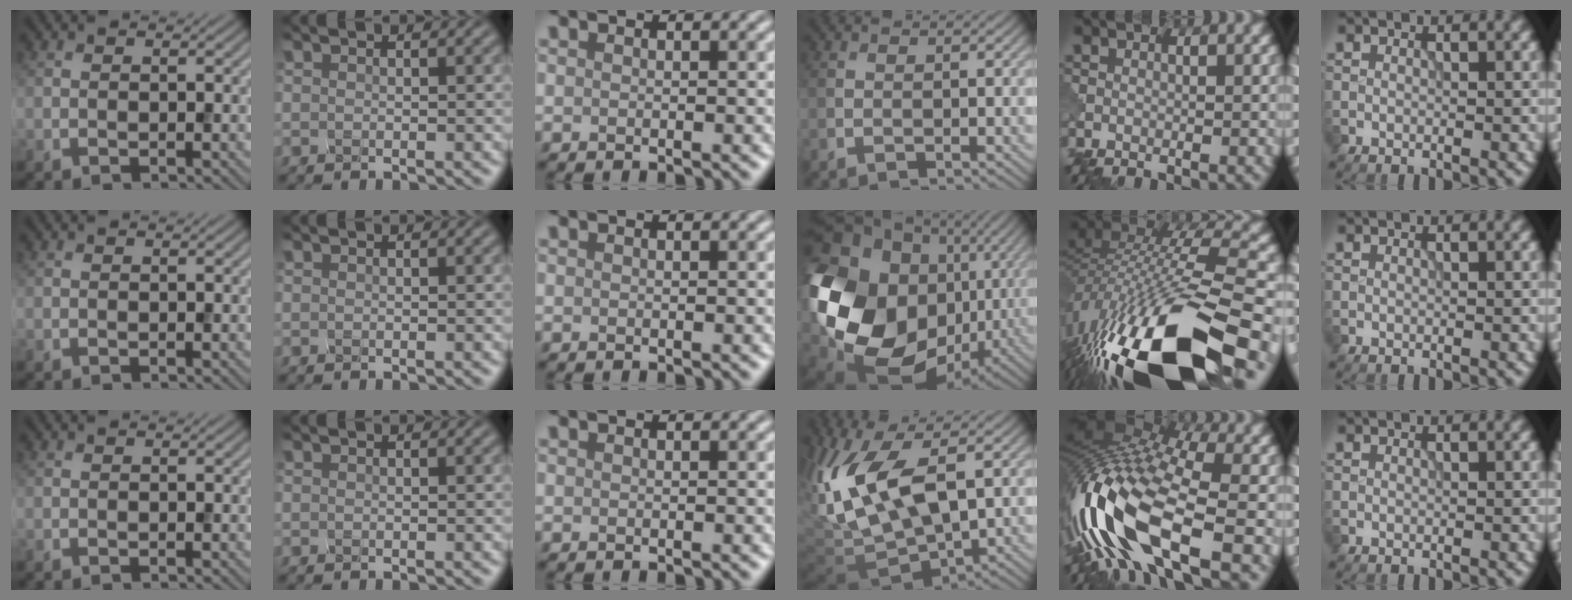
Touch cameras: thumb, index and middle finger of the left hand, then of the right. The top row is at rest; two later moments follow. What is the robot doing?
{"motion": "squeeze", "object": "hand grip exerciser"}